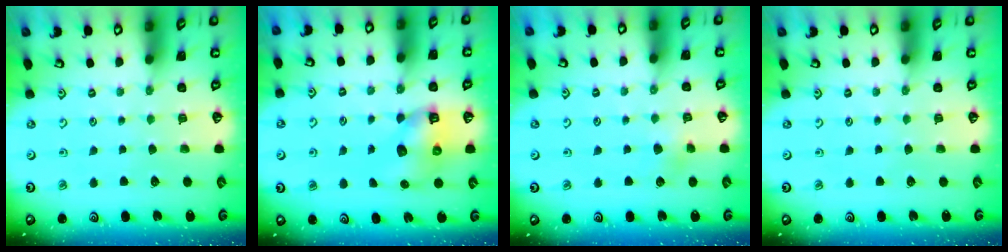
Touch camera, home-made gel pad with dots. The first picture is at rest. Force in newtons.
{"total": 7.4, "press": 7.3, "slide": 0.9}
{"total": 3.1, "press": 3.0, "slide": 0.4}
{"total": 0.0}